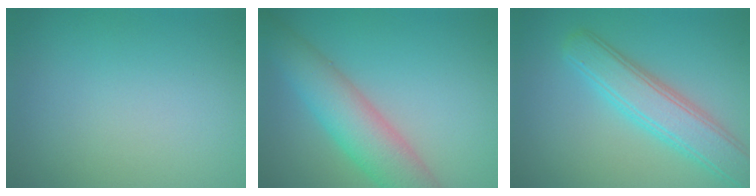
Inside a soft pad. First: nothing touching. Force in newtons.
{"total": 6.3, "press": 6.3, "slide": 0.2}
{"total": 5.0, "press": 5.0, "slide": 0.2}